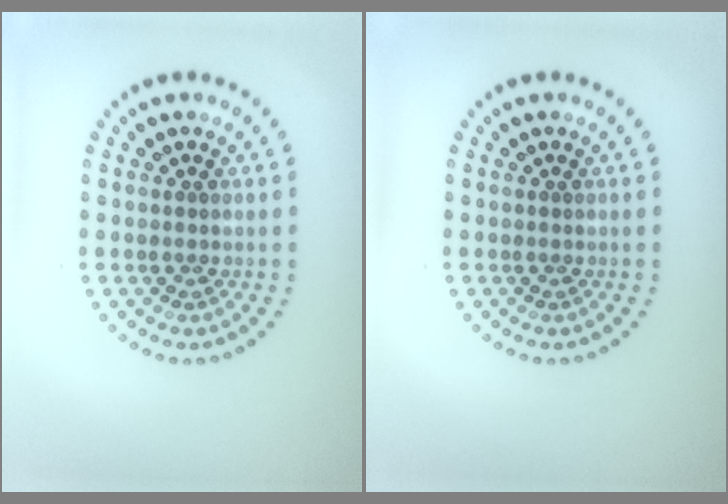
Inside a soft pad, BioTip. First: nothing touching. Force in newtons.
{"total": 0.0}